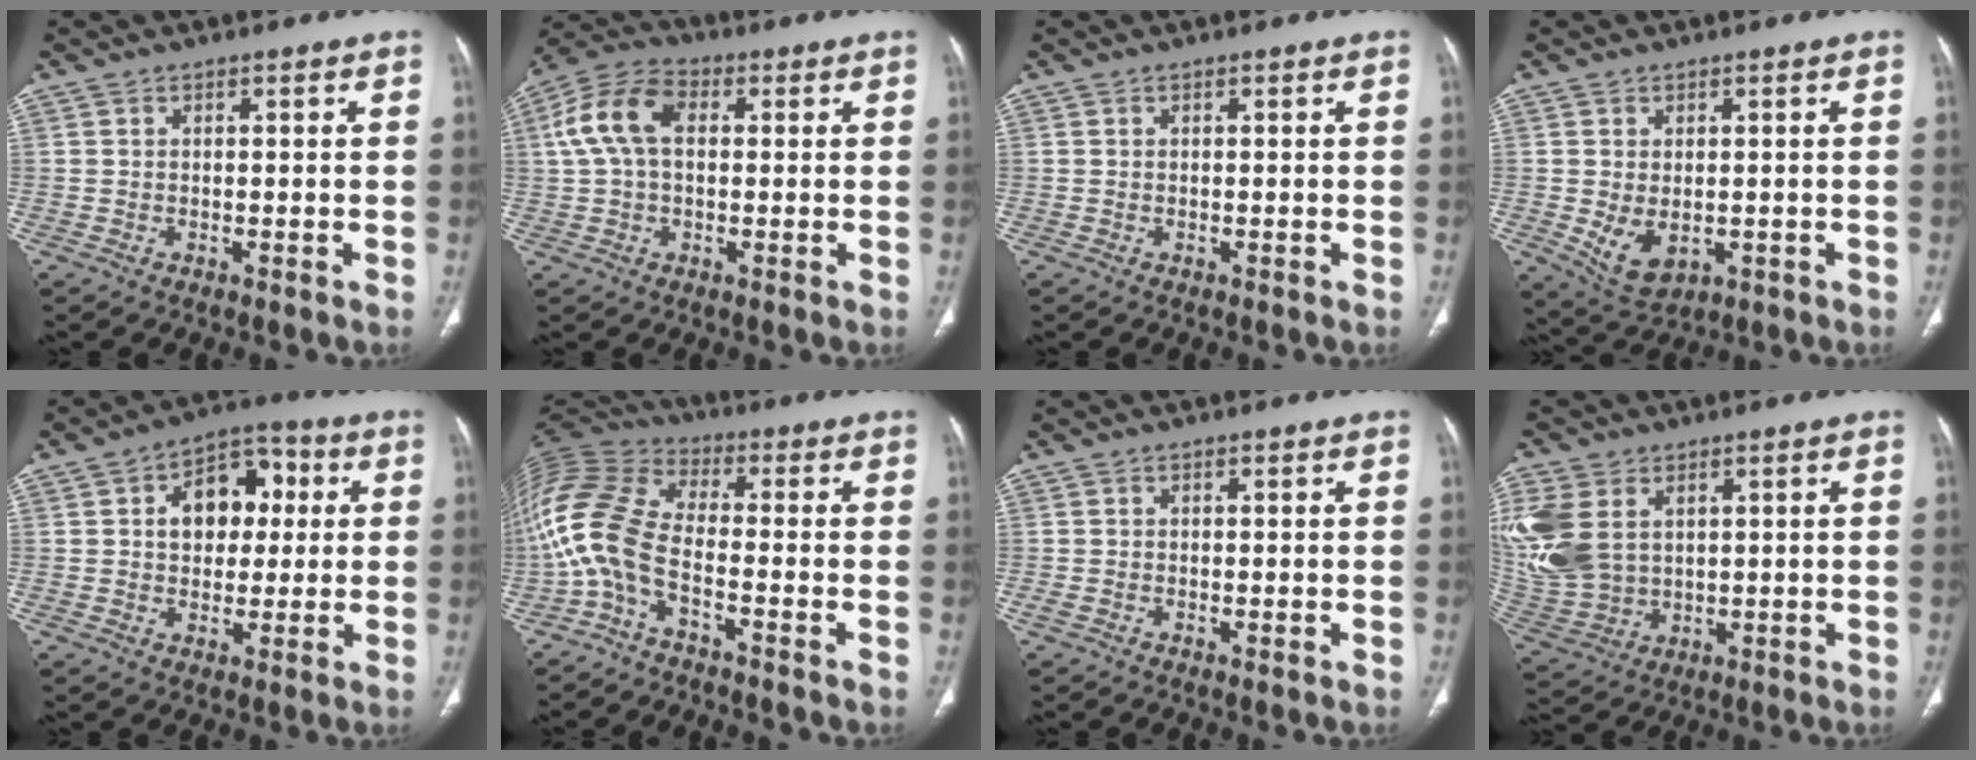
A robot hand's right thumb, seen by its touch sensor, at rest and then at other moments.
{"total": 10.9, "force": [1.8, 7.0, 8.2], "torque": [-0.170, 0.032, 0.028]}
{"total": 0.0}
{"total": 6.2, "force": [-0.8, 4.1, 4.6], "torque": [-0.076, -0.012, 0.004]}
{"total": 11.6, "force": [2.1, 8.2, 7.9], "torque": [-0.079, 0.020, 0.027]}
{"total": 13.2, "force": [-4.4, 5.9, 10.9], "torque": [-0.251, 0.055, -0.099]}
{"total": 1.3, "force": [-0.4, 0.7, 1.0], "torque": [-0.023, -0.003, -0.006]}
{"total": 15.4, "force": [3.9, 11.0, 10.0], "torque": [-0.240, -0.011, 0.095]}